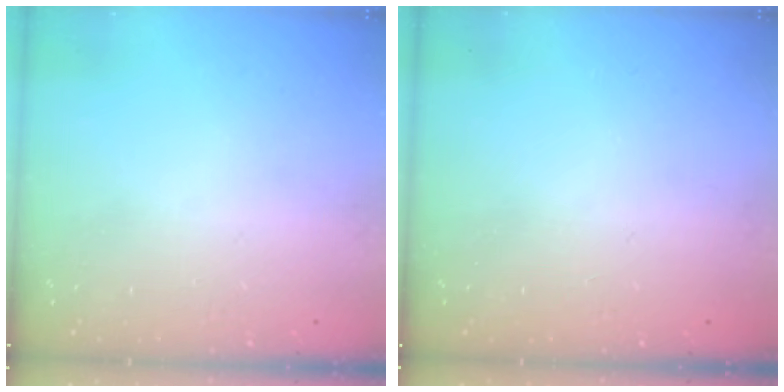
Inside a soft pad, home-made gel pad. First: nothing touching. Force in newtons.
{"total": 0.0}